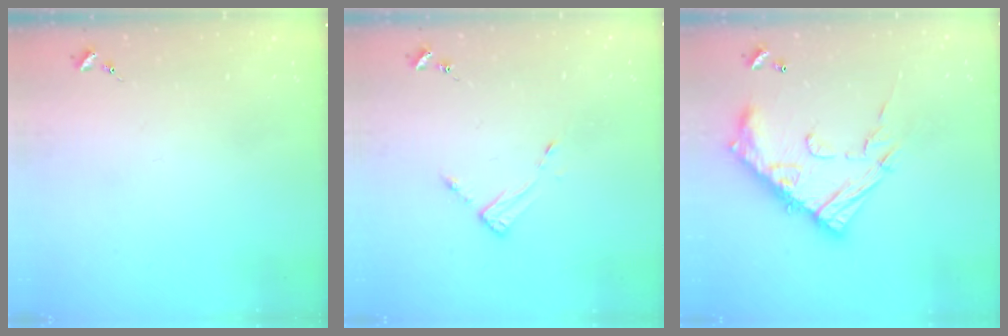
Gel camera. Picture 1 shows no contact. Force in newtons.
{"total": 3.1, "press": 3.1, "slide": 0.3}
{"total": 18.0, "press": 18.0, "slide": 1.4}